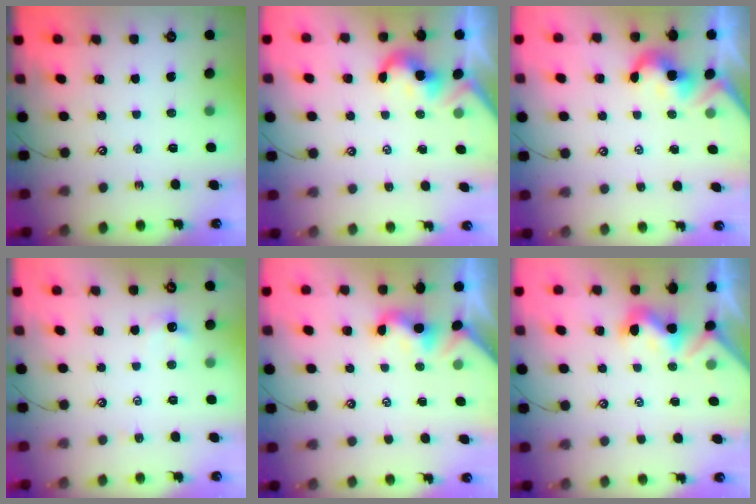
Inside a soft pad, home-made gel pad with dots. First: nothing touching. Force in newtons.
{"total": 1.8, "press": 1.8, "slide": 0.2}
{"total": 2.1, "press": 2.0, "slide": 0.5}
{"total": 0.9, "press": 0.8, "slide": 0.4}
{"total": 2.0, "press": 2.0, "slide": 0.5}
{"total": 0.8, "press": 0.5, "slide": 0.6}